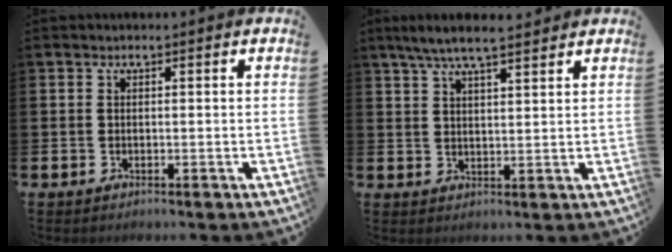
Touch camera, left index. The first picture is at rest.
{"total": 5.9, "force": [5.1, 0.8, 2.7], "torque": [-0.064, -0.011, 0.091]}